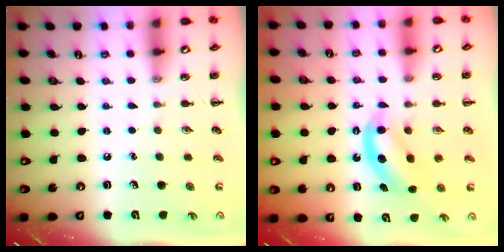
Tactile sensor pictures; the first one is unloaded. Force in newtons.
{"total": 5.8, "press": 5.7, "slide": 0.7}